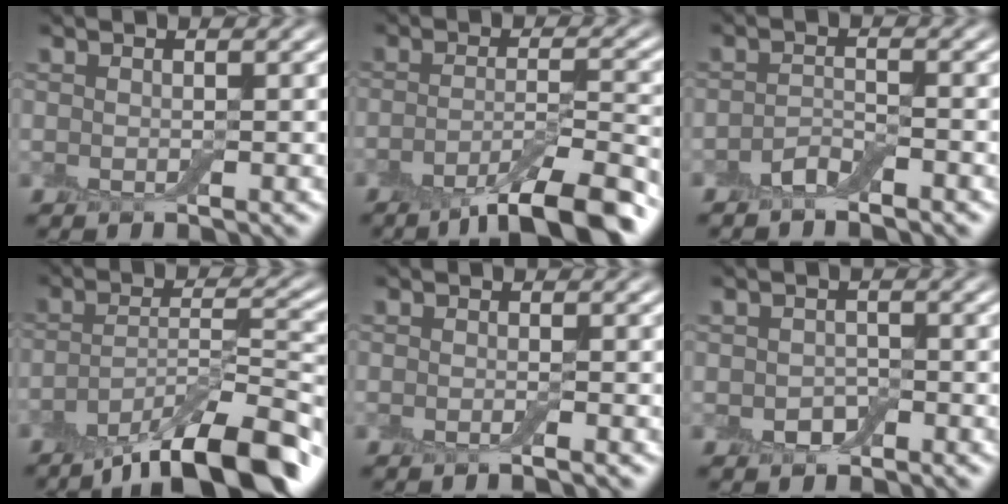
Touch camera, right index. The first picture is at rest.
{"total": 8.2, "force": [-5.2, 2.0, 6.1], "torque": [-0.086, -0.001, -0.089]}
{"total": 1.9, "force": [-1.5, 0.5, 1.0], "torque": [-0.022, 0.004, -0.032]}
{"total": 10.8, "force": [-7.4, 2.9, 7.2], "torque": [-0.111, -0.002, -0.129]}
{"total": 0.9, "force": [-0.4, 0.1, 0.8], "torque": [-0.011, -0.004, -0.010]}
{"total": 1.5, "force": [-0.6, 1.1, 0.8], "torque": [-0.014, -0.002, -0.013]}